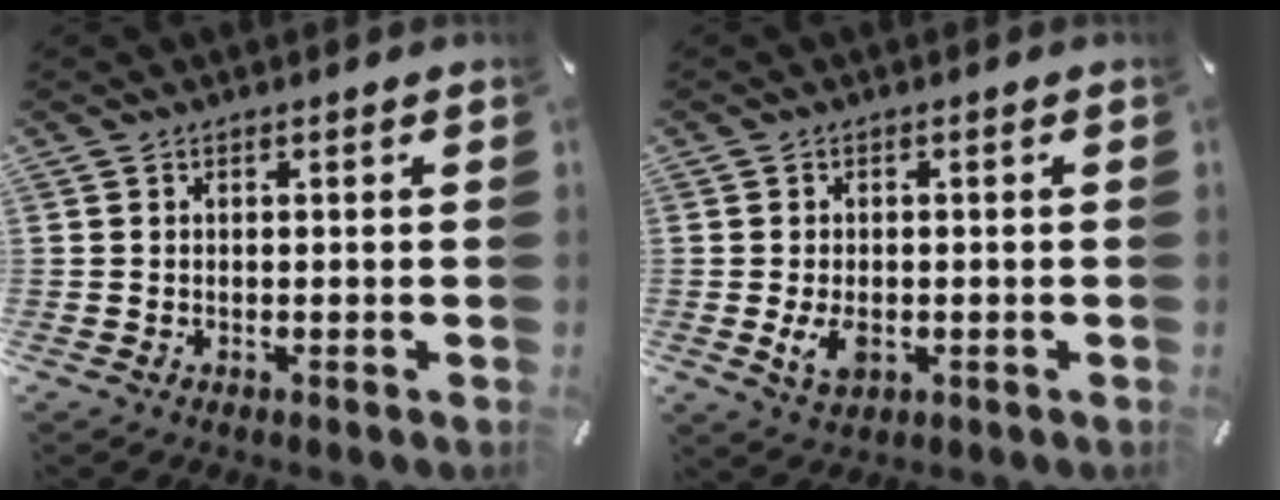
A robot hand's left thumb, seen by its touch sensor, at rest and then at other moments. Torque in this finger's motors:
{"motor_torque": [0.01, 0.09, 0.06, 0.02, 0.03]}